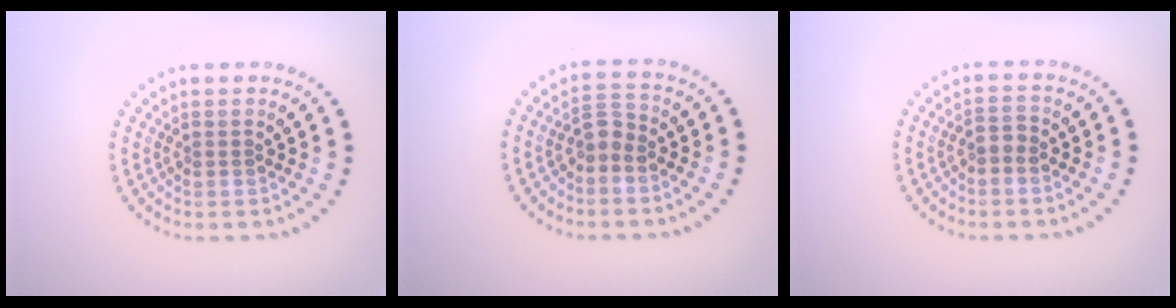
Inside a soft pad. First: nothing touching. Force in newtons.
{"total": 1.8, "press": 1.5, "slide": 1.0}
{"total": 1.2, "press": 1.2, "slide": 0.4}